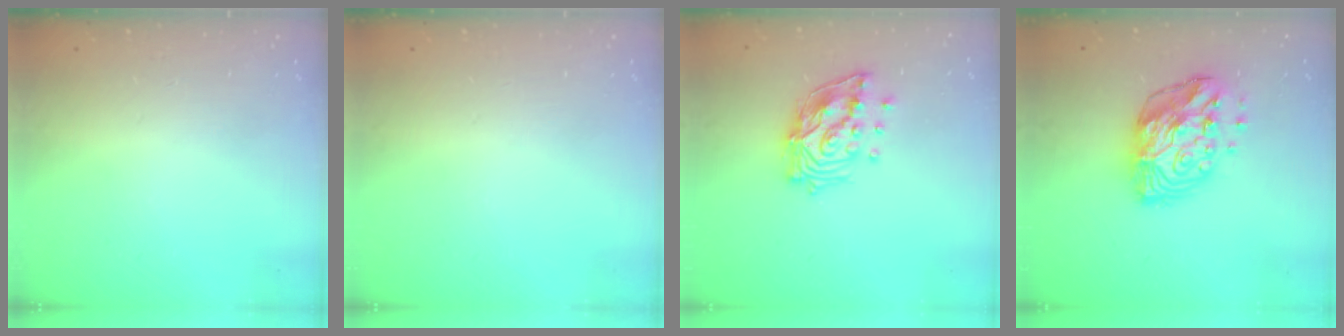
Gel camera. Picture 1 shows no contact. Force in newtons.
{"total": 0.0}
{"total": 16.0, "press": 15.9, "slide": 2.0}
{"total": 13.7, "press": 13.6, "slide": 1.2}